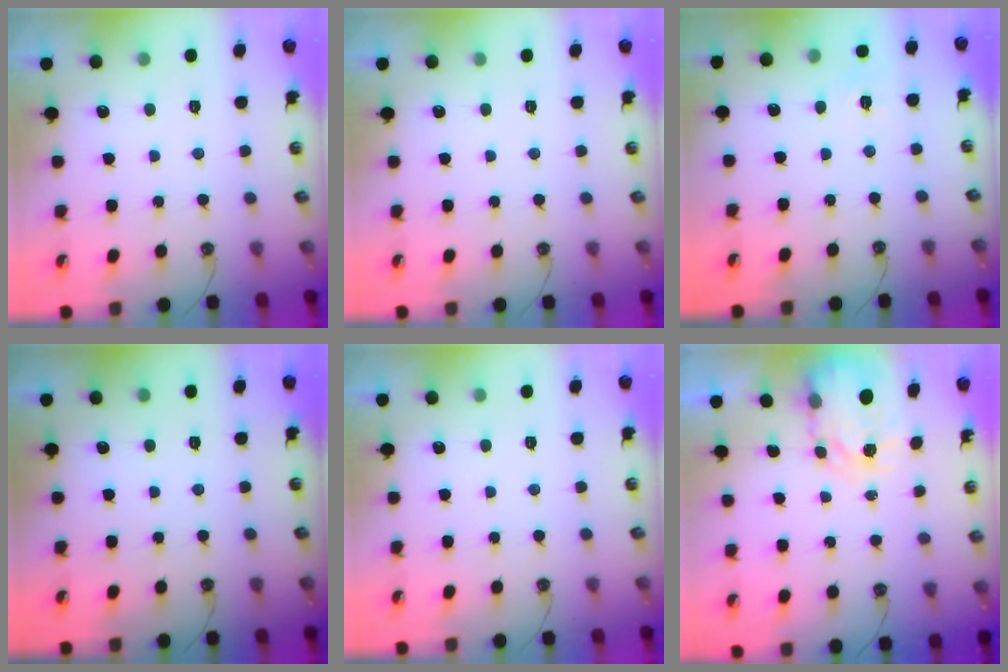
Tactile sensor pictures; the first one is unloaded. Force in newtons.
{"total": 0.0}
{"total": 5.6, "press": 5.6, "slide": 0.5}
{"total": 0.0}
{"total": 0.0}
{"total": 4.0, "press": 4.0, "slide": 0.2}